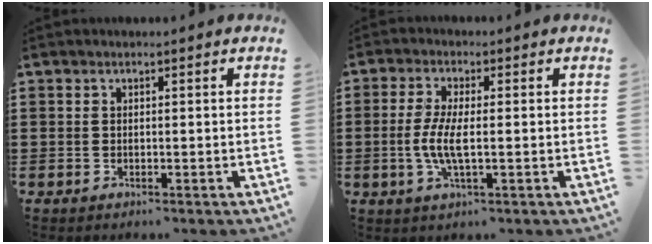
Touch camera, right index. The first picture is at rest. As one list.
[{"total": 5.5, "force": [-0.8, 1.5, 5.3], "torque": [-0.121, -0.006, -0.024]}]